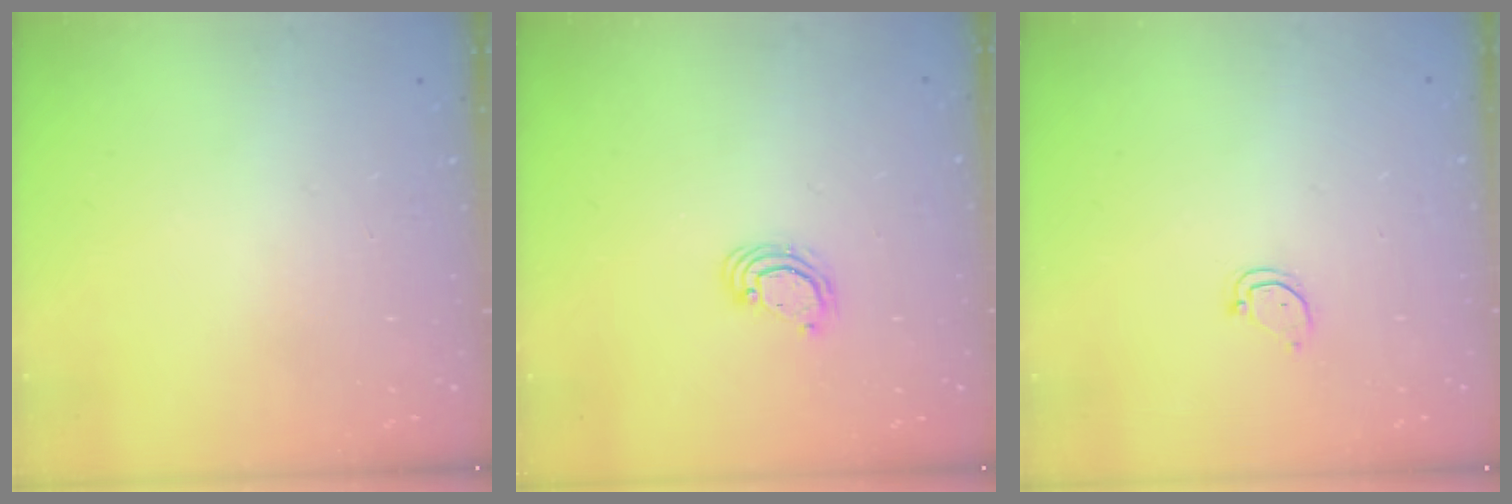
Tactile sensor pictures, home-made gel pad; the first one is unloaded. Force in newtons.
{"total": 4.0, "press": 3.9, "slide": 0.3}
{"total": 3.6, "press": 3.6, "slide": 0.2}